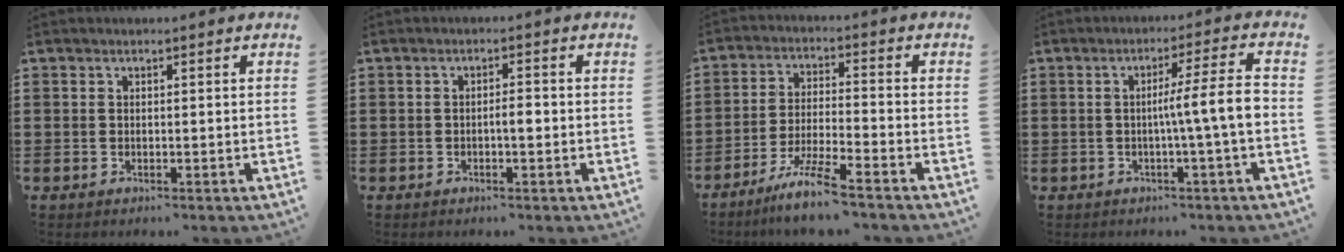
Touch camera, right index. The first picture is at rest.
{"total": 1.9, "force": [-0.5, 0.5, 1.8], "torque": [-0.034, 0.002, -0.009]}
{"total": 7.3, "force": [-5.9, -0.2, 4.3], "torque": [-0.095, -0.014, -0.117]}
{"total": 7.2, "force": [-0.9, -0.1, 7.2], "torque": [-0.119, -0.007, -0.023]}